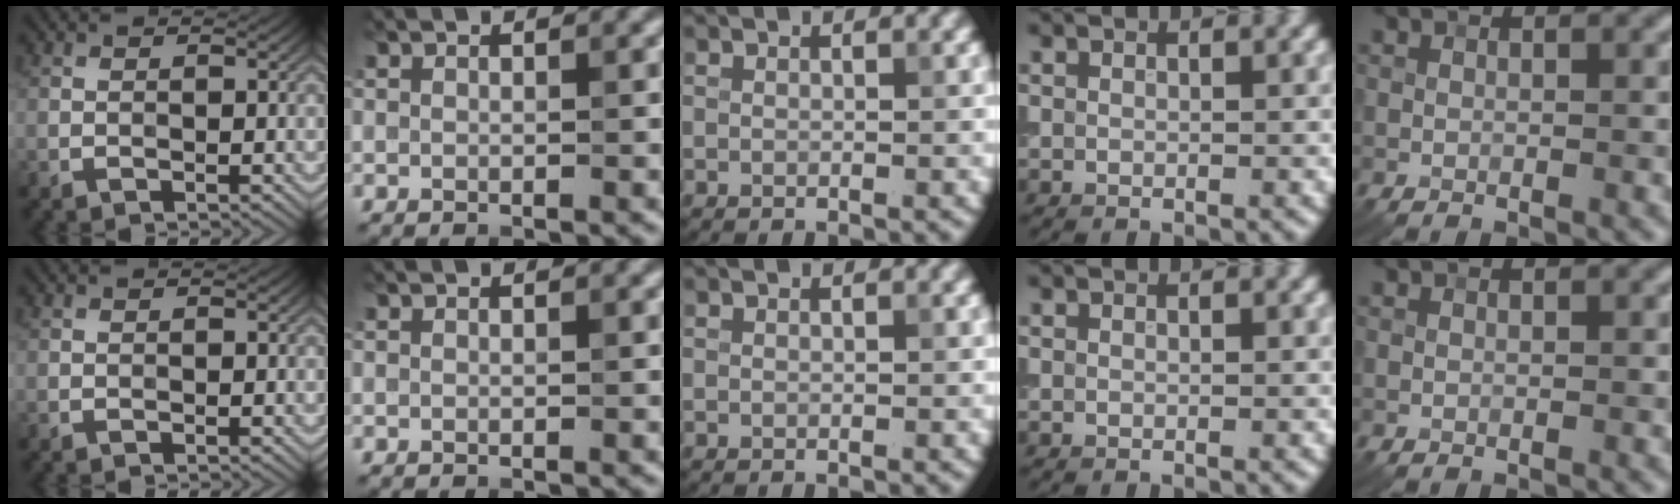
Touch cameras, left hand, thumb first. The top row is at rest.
{}